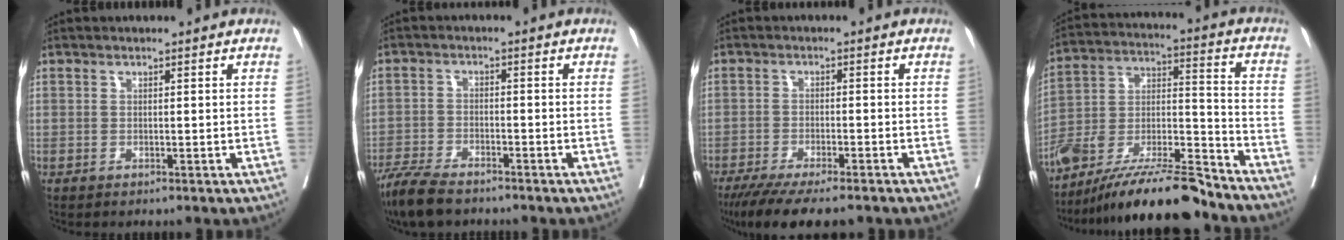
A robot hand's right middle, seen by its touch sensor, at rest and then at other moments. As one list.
[{"total": 7.4, "force": [-6.2, 1.8, 3.7], "torque": [-0.068, -0.017, -0.112]}, {"total": 12.2, "force": [-9.9, 2.1, 6.8], "torque": [-0.102, -0.023, -0.150]}, {"total": 19.6, "force": [-16.9, 2.2, 9.8], "torque": [-0.182, 0.002, -0.304]}]